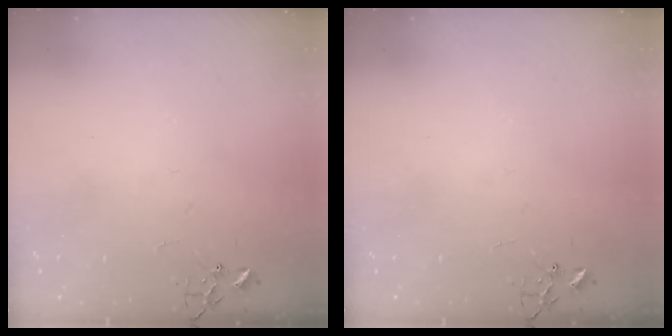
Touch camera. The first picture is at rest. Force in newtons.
{"total": 0.0}